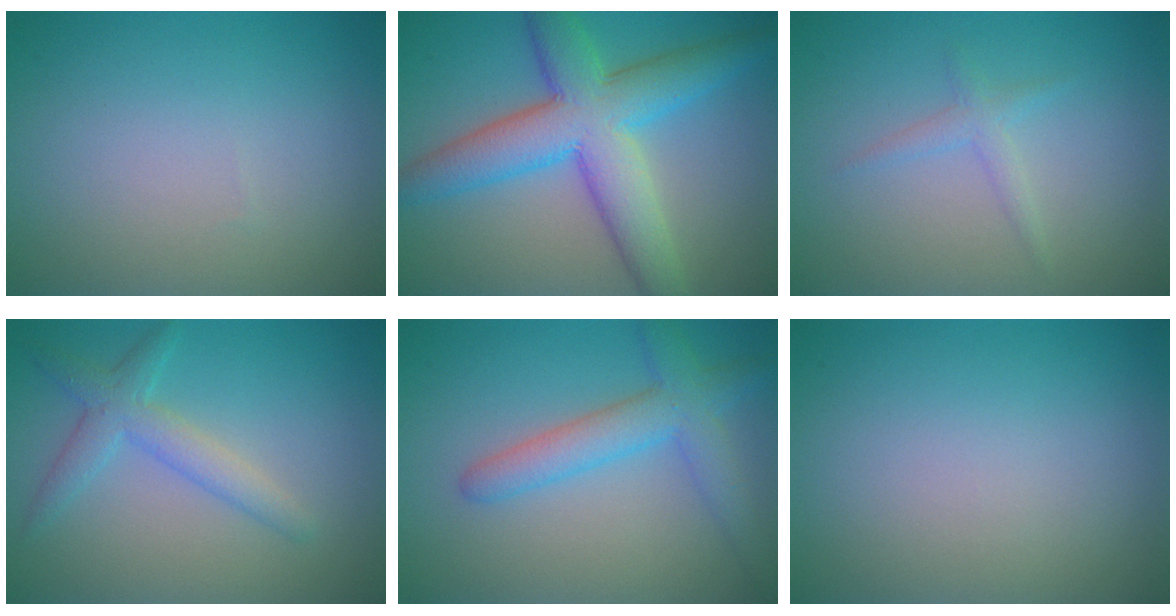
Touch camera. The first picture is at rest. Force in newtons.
{"total": 8.9, "press": 8.9, "slide": 0.2}
{"total": 1.4, "press": 1.4, "slide": 0.0}
{"total": 2.9, "press": 2.9, "slide": 0.1}
{"total": 4.3, "press": 4.3, "slide": 0.3}
{"total": 0.0}